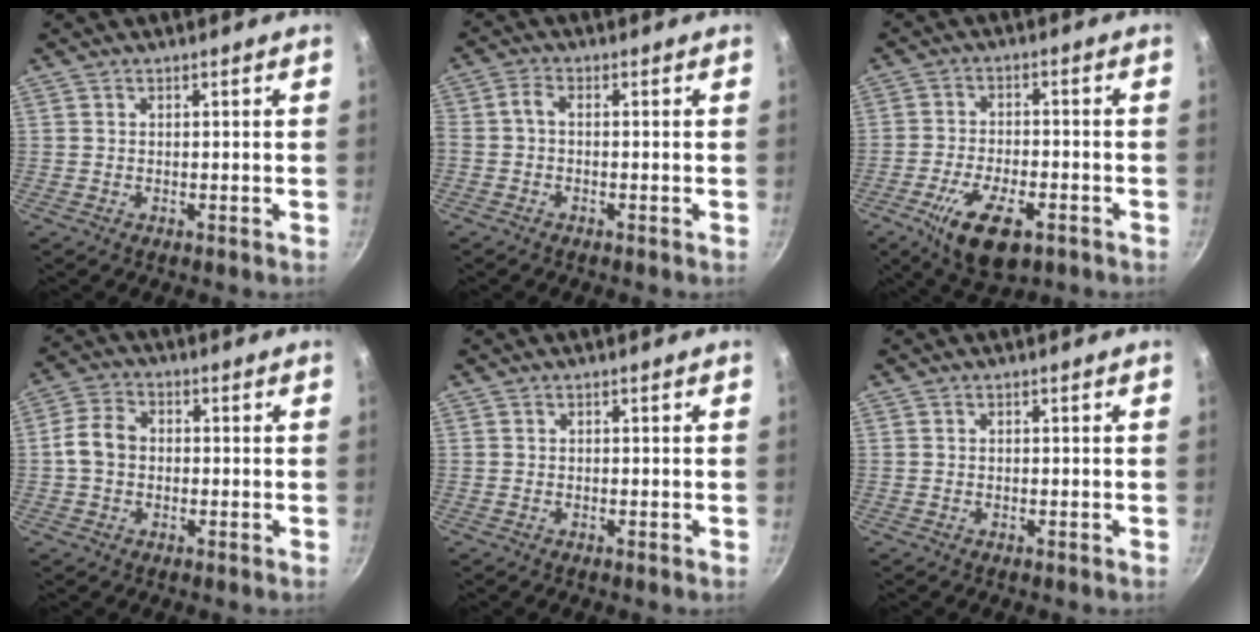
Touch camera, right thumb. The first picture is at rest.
{"total": 3.0, "force": [-0.6, 1.6, 2.5], "torque": [-0.058, 0.010, -0.019]}
{"total": 11.6, "force": [-5.9, 5.0, 8.7], "torque": [-0.150, 0.011, -0.095]}
{"total": 6.3, "force": [-0.3, 4.7, 4.1], "torque": [-0.075, 0.020, -0.013]}
{"total": 0.0}
{"total": 0.0}